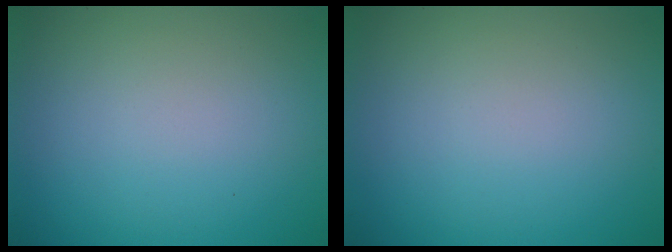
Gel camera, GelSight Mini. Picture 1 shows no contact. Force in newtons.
{"total": 0.0}